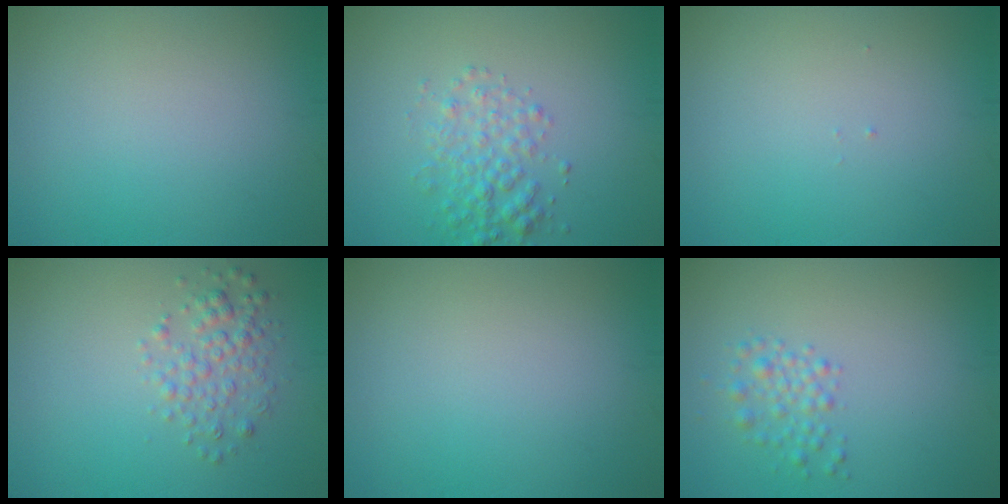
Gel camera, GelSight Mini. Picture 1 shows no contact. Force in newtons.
{"total": 2.9, "press": 2.9, "slide": 0.1}
{"total": 0.0}
{"total": 2.6, "press": 2.6, "slide": 0.0}
{"total": 0.0}
{"total": 1.8, "press": 1.8, "slide": 0.1}